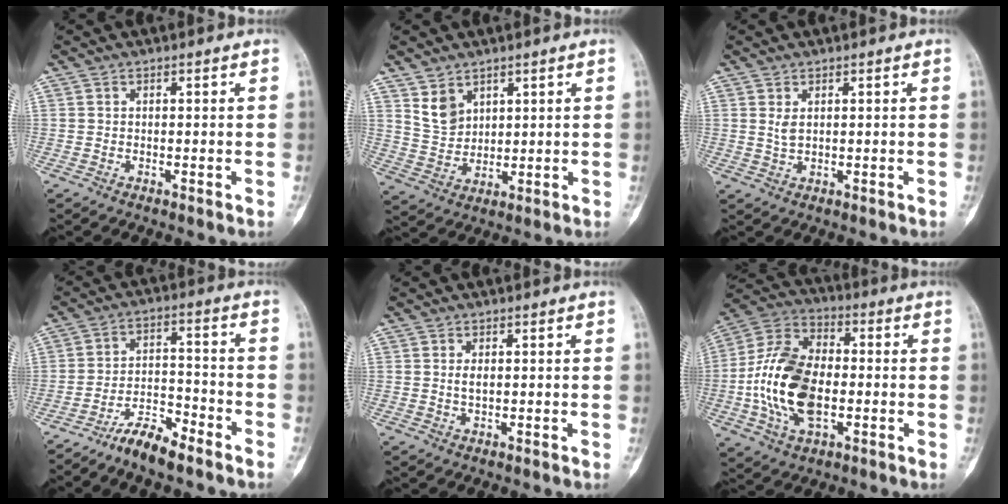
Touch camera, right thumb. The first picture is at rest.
{"total": 5.6, "force": [3.4, 3.8, 2.4], "torque": [-0.031, -0.025, 0.077]}
{"total": 1.8, "force": [0.7, 0.9, 1.5], "torque": [-0.029, -0.004, 0.019]}
{"total": 7.7, "force": [-6.3, 1.6, 4.1], "torque": [-0.076, 0.051, -0.114]}
{"total": 1.6, "force": [0.3, 0.8, 1.4], "torque": [-0.027, -0.002, 0.007]}
{"total": 18.5, "force": [-2.4, 11.1, 14.6], "torque": [-0.278, 0.020, -0.044]}